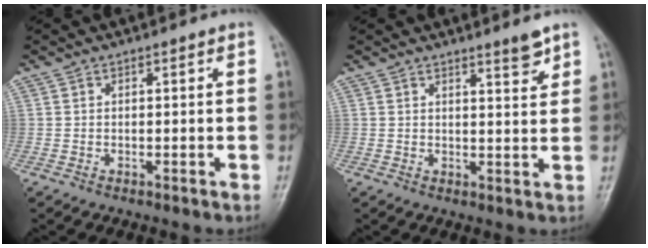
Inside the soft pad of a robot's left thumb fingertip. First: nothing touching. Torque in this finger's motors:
{"motor_torque": [-0.10, 0.24, 0.11, -0.03, 0.00]}